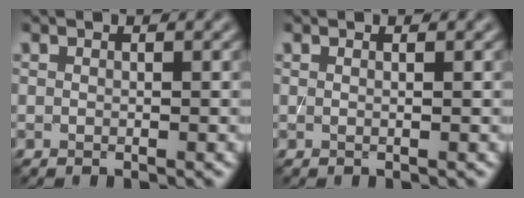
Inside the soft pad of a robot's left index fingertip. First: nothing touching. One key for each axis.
{"total": 0.7, "fx": 0.2, "fy": 0.3, "fz": 0.6, "tx": -0.007, "ty": -0.001, "tz": -0.004}